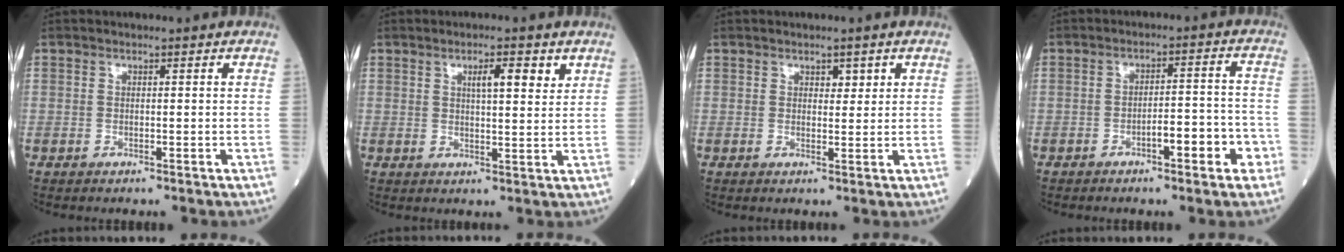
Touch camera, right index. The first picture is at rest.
{"total": 4.5, "force": [2.4, 0.9, 3.7], "torque": [-0.058, 0.000, 0.036]}
{"total": 1.9, "force": [1.1, 1.0, 1.2], "torque": [-0.012, 0.000, 0.016]}
{"total": 6.3, "force": [-3.2, 1.4, 5.3], "torque": [-0.066, 0.018, -0.042]}